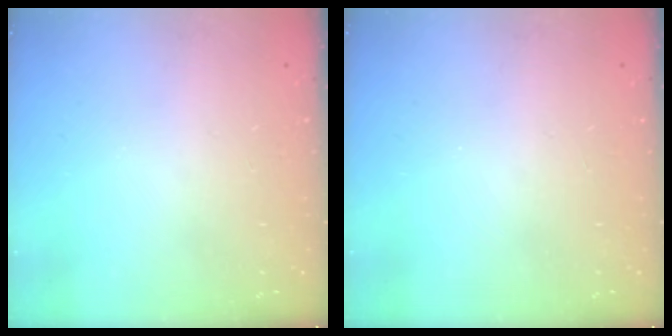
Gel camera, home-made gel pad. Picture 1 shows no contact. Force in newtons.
{"total": 0.0}